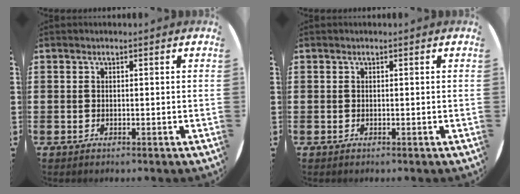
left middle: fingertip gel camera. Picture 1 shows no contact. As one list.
[{"total": 0.0}]